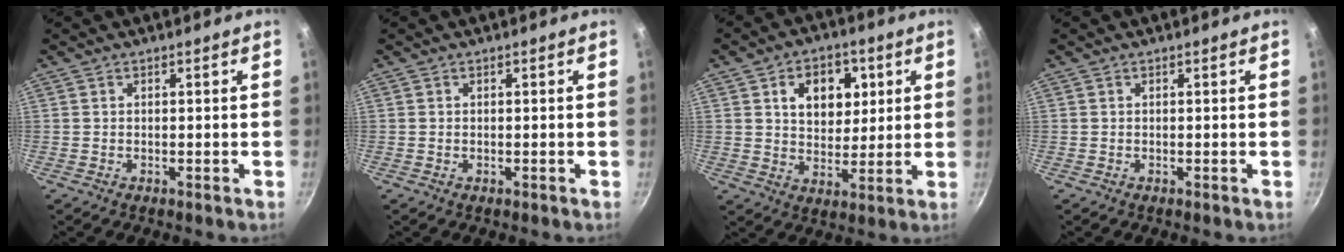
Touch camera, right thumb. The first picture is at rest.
{"total": 0.0}
{"total": 11.0, "force": [3.6, 8.0, 6.7], "torque": [-0.058, -0.012, 0.054]}
{"total": 0.0}